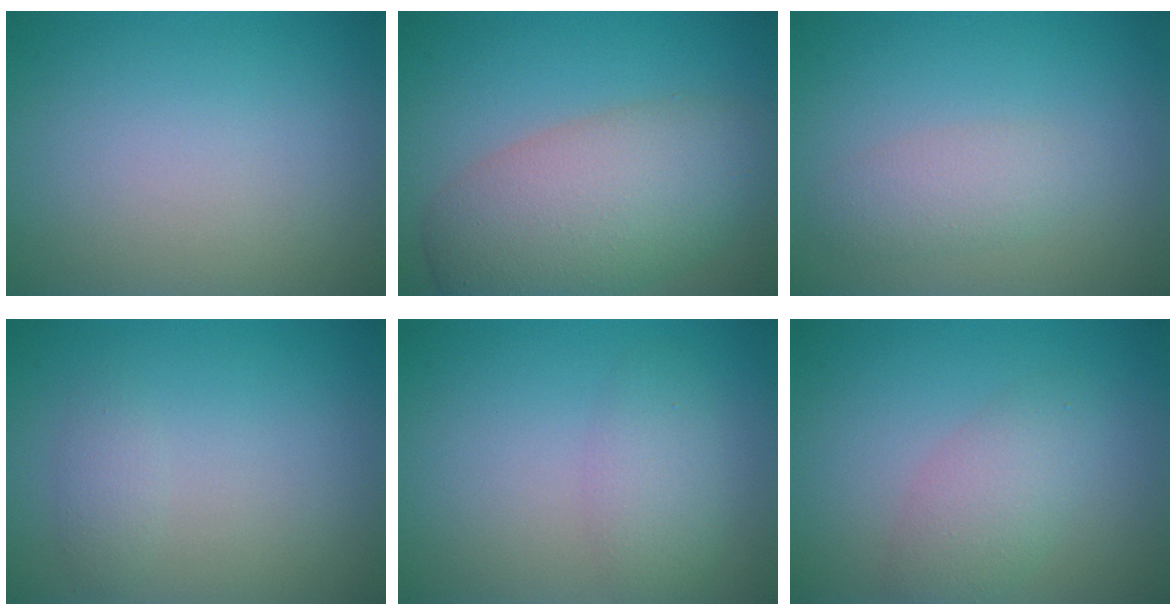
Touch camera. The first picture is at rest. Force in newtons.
{"total": 8.3, "press": 8.3, "slide": 0.5}
{"total": 2.3, "press": 2.3, "slide": 0.1}
{"total": 1.1, "press": 1.1, "slide": 0.0}
{"total": 2.5, "press": 2.5, "slide": 0.1}
{"total": 3.1, "press": 3.1, "slide": 0.1}